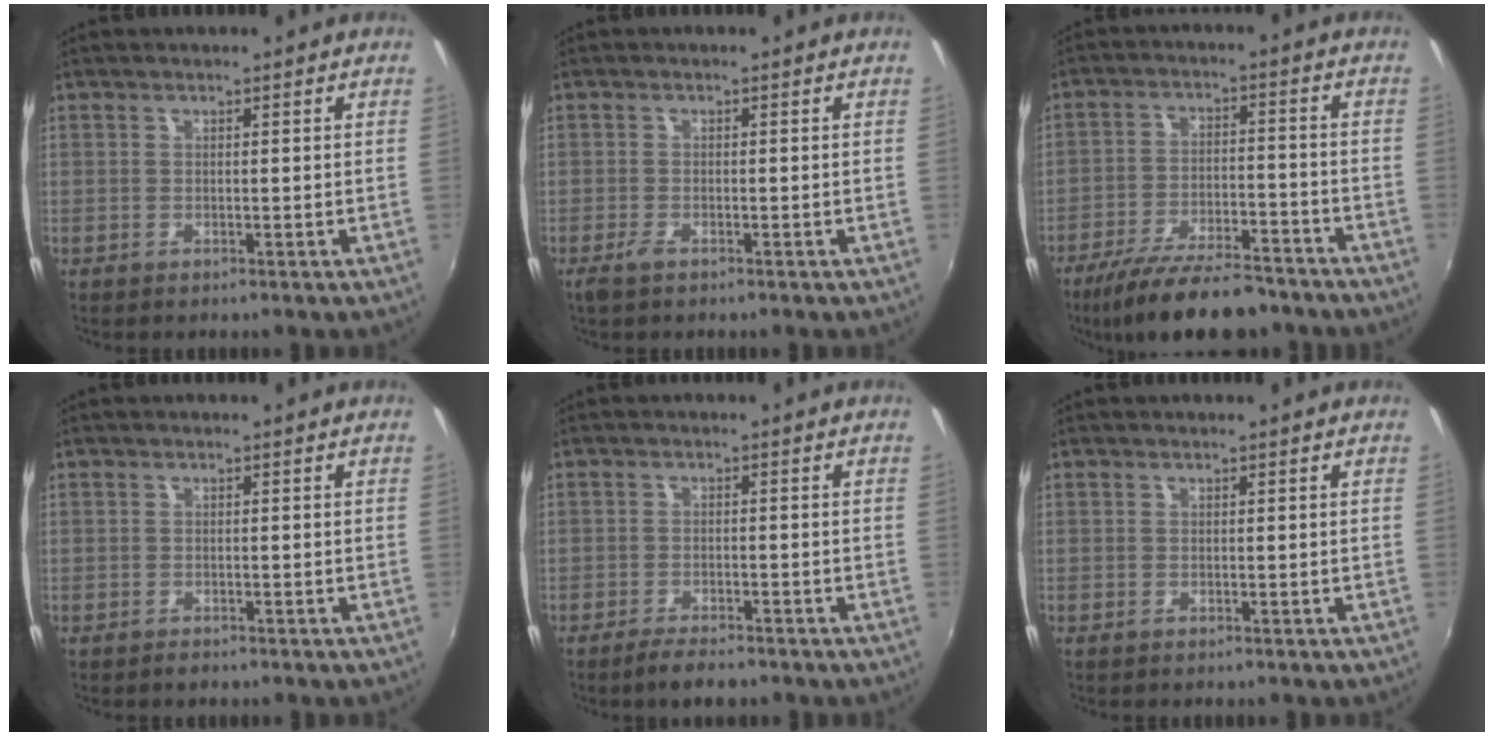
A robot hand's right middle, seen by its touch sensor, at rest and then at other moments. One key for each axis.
{"total": 1.9, "fx": -1.4, "fy": 0.6, "fz": 1.2, "tx": -0.029, "ty": -0.005, "tz": -0.028}
{"total": 16.3, "fx": -13.4, "fy": 4.2, "fz": 8.2, "tx": -0.165, "ty": -0.022, "tz": -0.208}
{"total": 0.9, "fx": -0.8, "fy": 0.5, "fz": 0.2, "tx": -0.004, "ty": 0.001, "tz": -0.013}
{"total": 3.9, "fx": -3.2, "fy": 0.9, "fz": 2.0, "tx": -0.050, "ty": -0.003, "tz": -0.059}
{"total": 0.0}